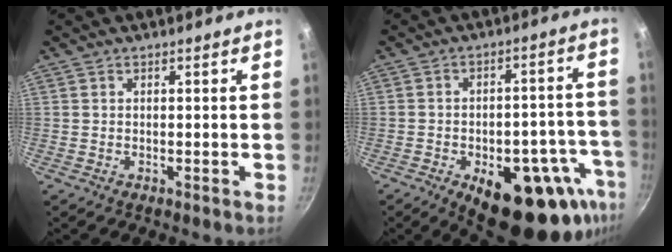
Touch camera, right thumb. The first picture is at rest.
{"total": 22.0, "force": [-10.9, 10.5, 16.0], "torque": [-0.134, 0.028, -0.134]}